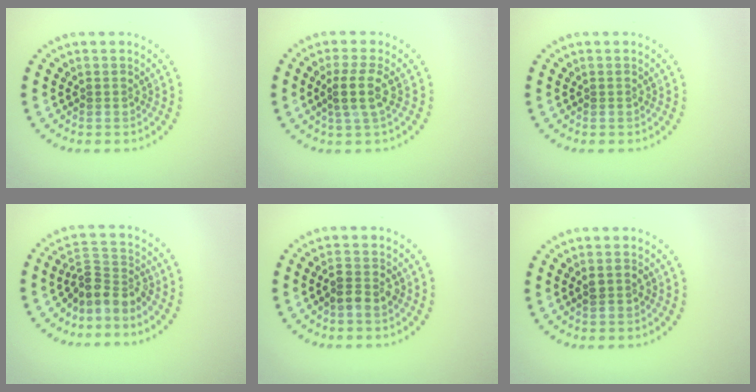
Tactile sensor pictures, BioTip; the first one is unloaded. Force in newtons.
{"total": 2.6, "press": 2.1, "slide": 1.5}
{"total": 0.0}
{"total": 3.5, "press": 2.4, "slide": 2.5}
{"total": 2.2, "press": 2.2, "slide": 0.4}
{"total": 1.3, "press": 1.3, "slide": 0.2}